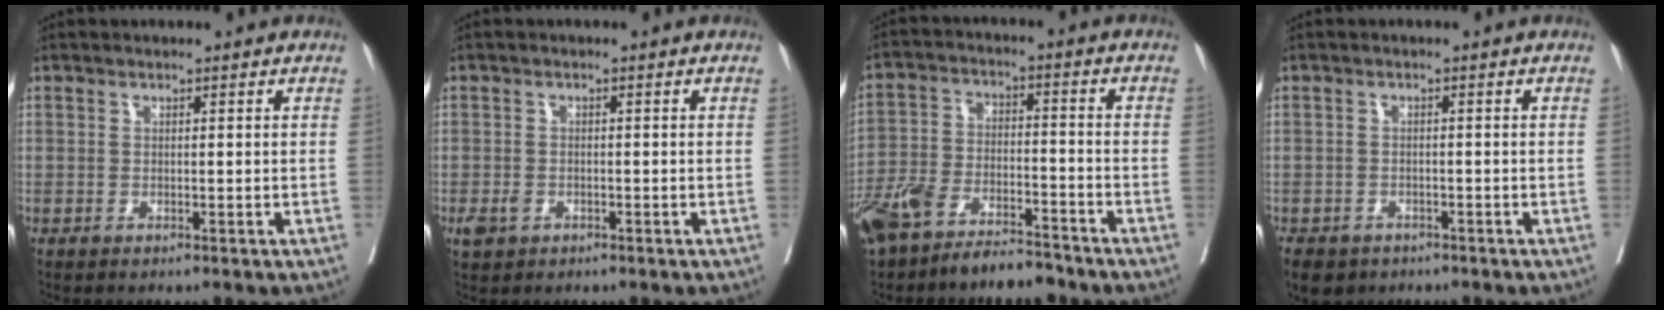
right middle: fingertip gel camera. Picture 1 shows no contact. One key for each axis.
{"total": 2.2, "fx": -1.0, "fy": 1.6, "fz": 1.2, "tx": -0.022, "ty": 0.001, "tz": -0.011}
{"total": 11.8, "fx": -9.6, "fy": 3.7, "fz": 5.8, "tx": -0.116, "ty": -0.001, "tz": -0.173}
{"total": 6.7, "fx": -4.5, "fy": 4.6, "fz": 2.0, "tx": -0.045, "ty": -0.003, "tz": -0.064}